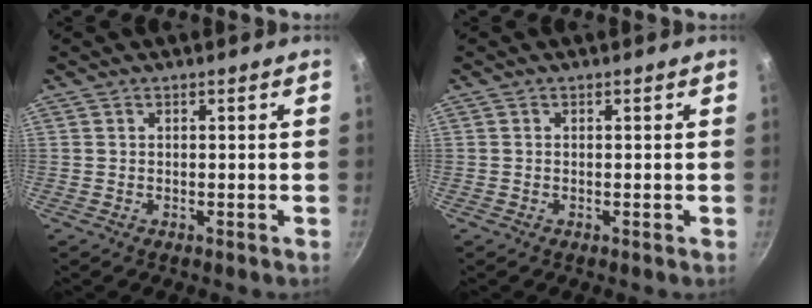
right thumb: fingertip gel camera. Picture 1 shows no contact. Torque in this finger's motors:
{"motor_torque": [0.47, 0.23, -0.02, -0.51, -0.01]}